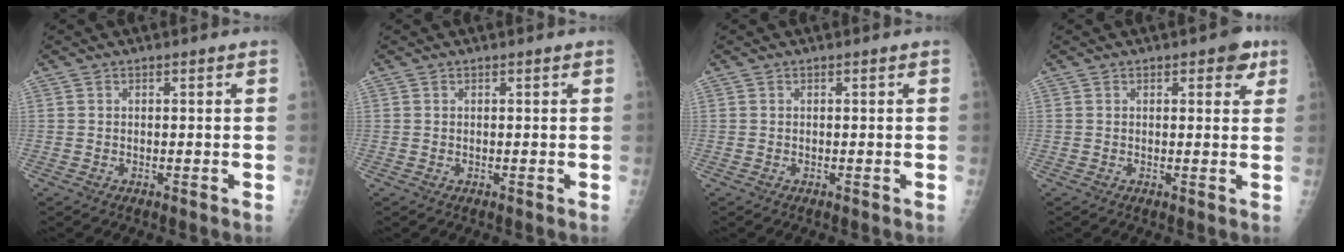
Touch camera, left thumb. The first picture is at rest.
{"total": 0.8, "force": [0.8, 0.0, 0.3], "torque": [-0.001, 0.005, 0.013]}
{"total": 0.0}
{"total": 3.9, "force": [2.2, 1.9, 2.6], "torque": [-0.010, -0.005, 0.020]}